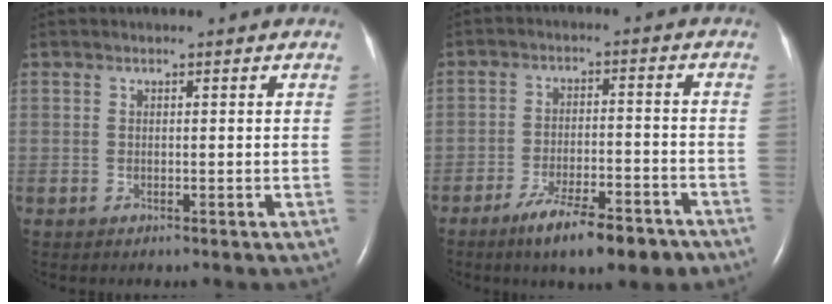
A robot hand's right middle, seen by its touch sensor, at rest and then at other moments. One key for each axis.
{"total": 10.1, "fx": -7.3, "fy": 2.2, "fz": 6.7, "tx": -0.109, "ty": -0.010, "tz": -0.113}